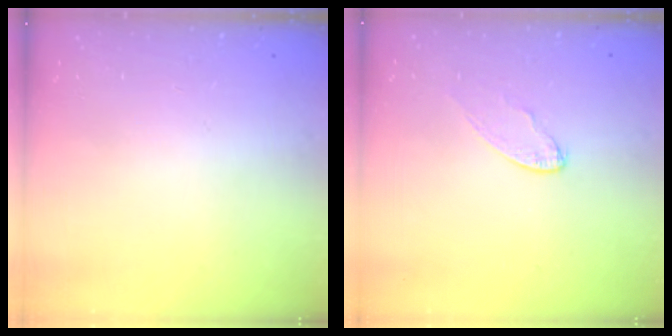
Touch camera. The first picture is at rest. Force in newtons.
{"total": 4.8, "press": 4.8, "slide": 0.3}